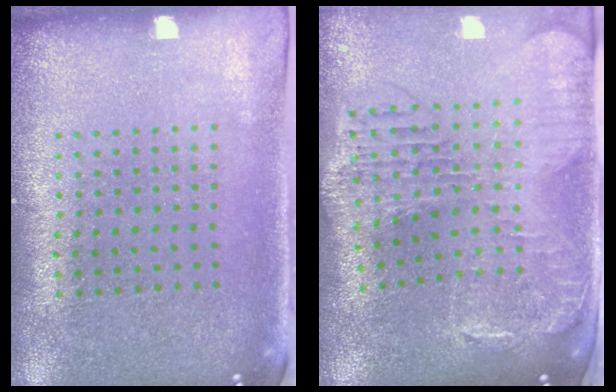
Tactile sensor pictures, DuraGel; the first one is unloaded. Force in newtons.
{"total": 2.1, "press": 1.9, "slide": 0.9}